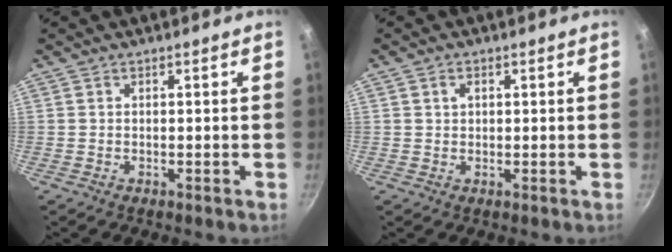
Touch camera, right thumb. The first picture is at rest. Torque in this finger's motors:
{"motor_torque": [-0.34, -0.09, -0.15, -0.14, -0.03]}